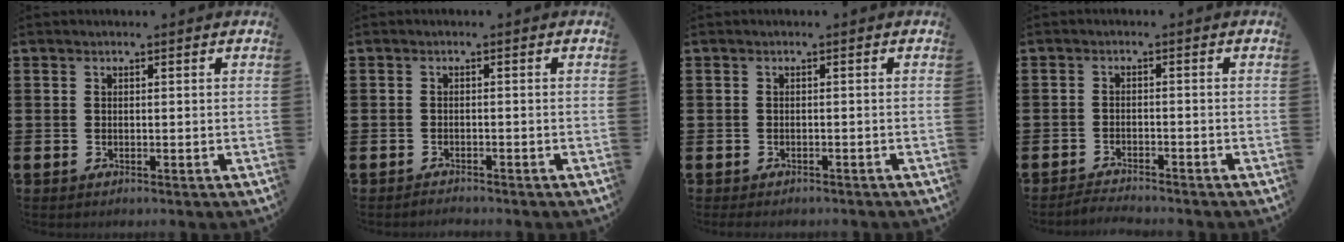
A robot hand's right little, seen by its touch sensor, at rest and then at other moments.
{"total": 1.0, "force": [-1.0, 0.0, -0.1], "torque": [-0.001, 0.000, -0.021]}
{"total": 0.6, "force": [-0.6, 0.1, 0.1], "torque": [-0.004, -0.003, -0.011]}
{"total": 1.9, "force": [-1.9, -0.1, 0.0], "torque": [-0.005, 0.003, -0.041]}